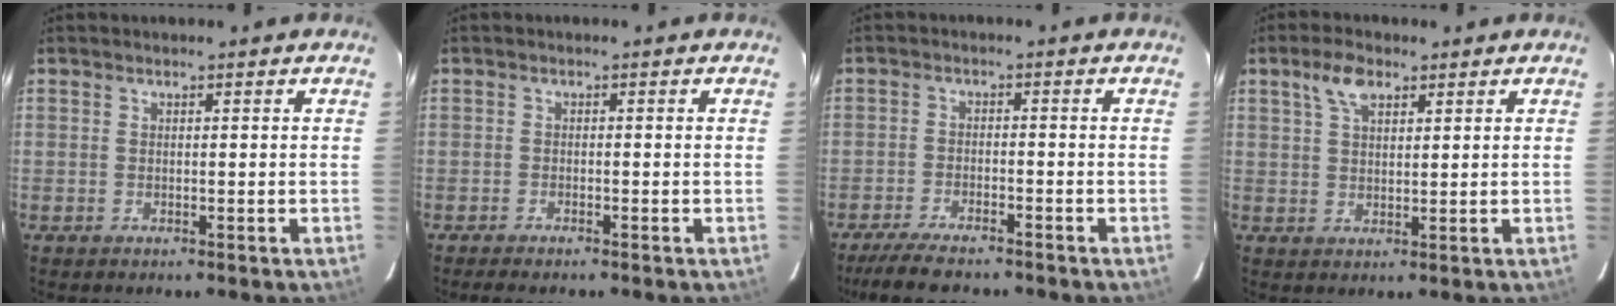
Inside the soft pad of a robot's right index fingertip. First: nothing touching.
{"total": 2.4, "force": [-2.2, 0.3, 1.0], "torque": [-0.027, -0.010, -0.039]}
{"total": 8.2, "force": [-7.2, 1.7, 3.7], "torque": [-0.094, -0.020, -0.122]}
{"total": 4.5, "force": [2.8, 2.0, 2.9], "torque": [-0.054, 0.011, 0.053]}